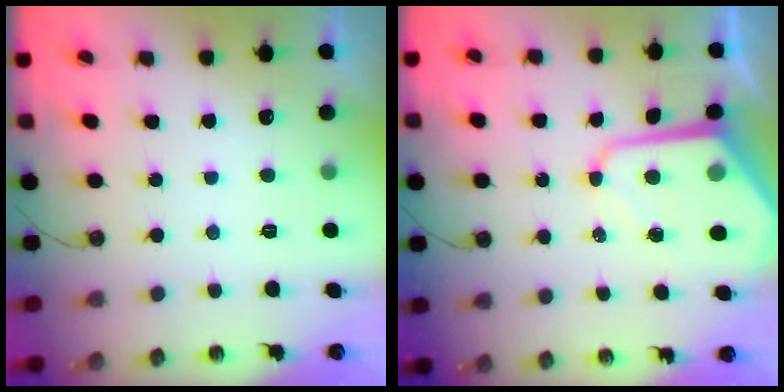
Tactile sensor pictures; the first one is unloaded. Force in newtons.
{"total": 10.9, "press": 10.8, "slide": 0.9}